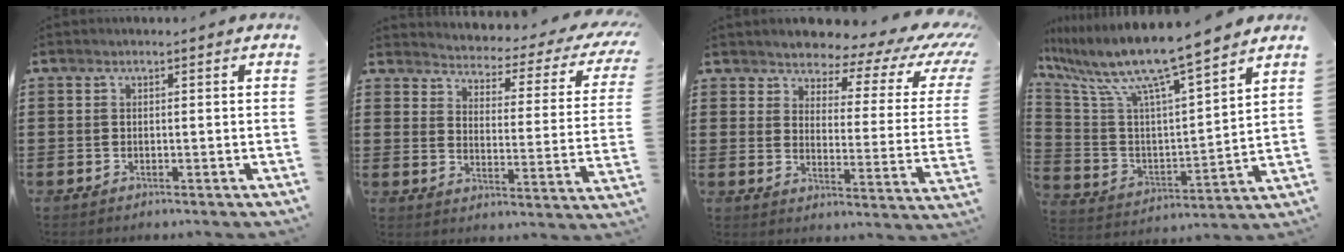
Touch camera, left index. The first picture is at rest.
{"total": 2.4, "force": [2.2, 0.5, 0.9], "torque": [-0.036, -0.026, 0.027]}
{"total": 5.0, "force": [4.3, 1.5, 2.0], "torque": [-0.058, -0.032, 0.069]}
{"total": 10.7, "force": [8.9, 0.2, 5.8], "torque": [-0.151, -0.065, 0.146]}